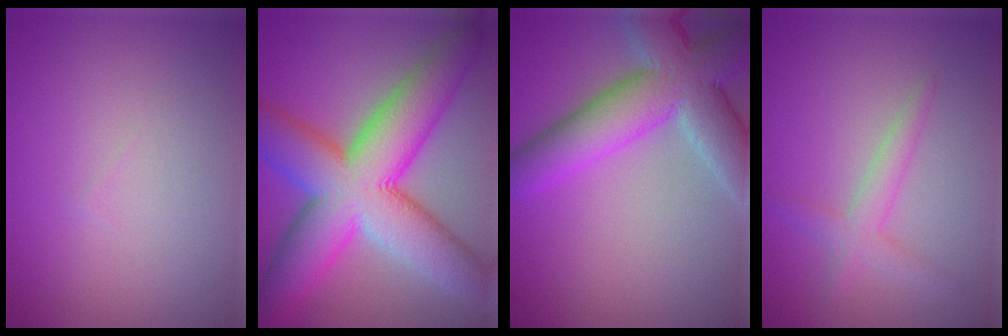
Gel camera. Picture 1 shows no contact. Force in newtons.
{"total": 13.8, "press": 13.7, "slide": 0.3}
{"total": 9.2, "press": 9.2, "slide": 0.7}
{"total": 2.1, "press": 2.1, "slide": 0.1}